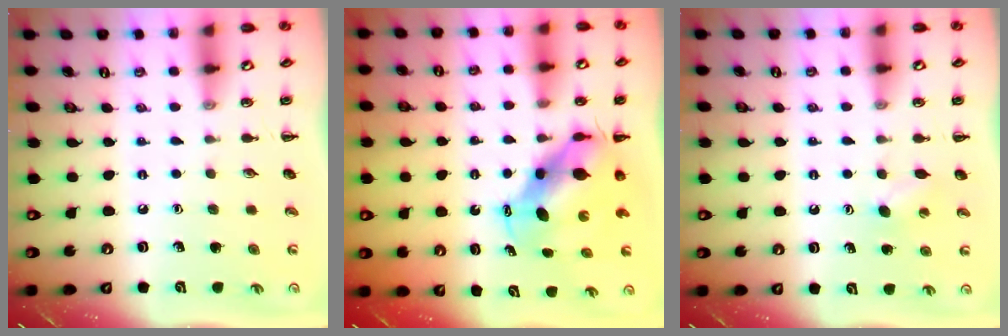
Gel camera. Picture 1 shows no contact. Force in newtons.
{"total": 7.6, "press": 7.5, "slide": 1.4}
{"total": 4.0, "press": 3.9, "slide": 0.8}